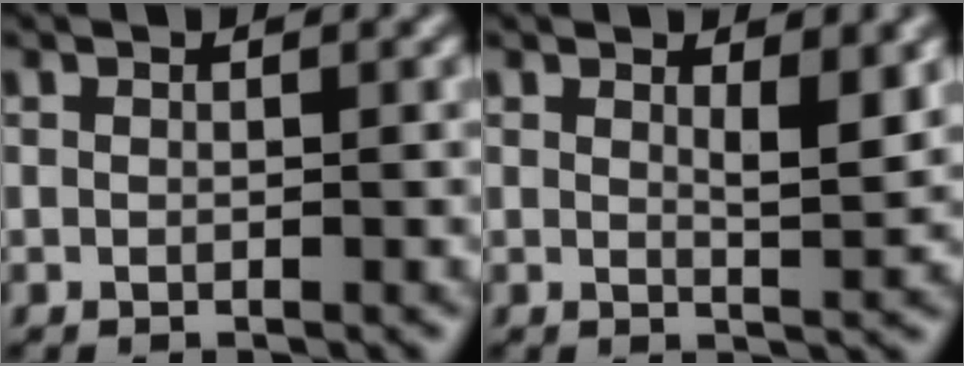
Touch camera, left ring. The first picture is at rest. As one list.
[{"total": 2.3, "force": [1.1, 0.5, 2.0], "torque": [-0.027, -0.005, 0.020]}]